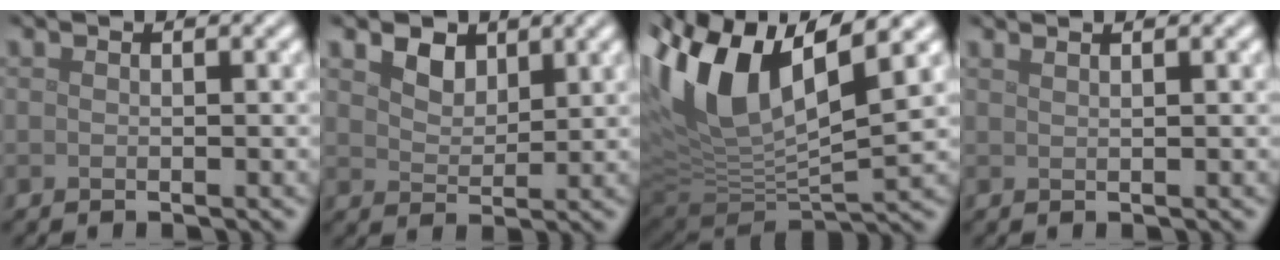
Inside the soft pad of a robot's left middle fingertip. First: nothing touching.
{"total": 2.5, "force": [1.6, 1.5, 1.2], "torque": [-0.030, -0.002, 0.025]}
{"total": 11.8, "force": [4.5, 4.5, 9.9], "torque": [-0.202, 0.008, 0.082]}
{"total": 1.6, "force": [1.2, 0.6, 0.9], "torque": [0.003, -0.003, 0.003]}